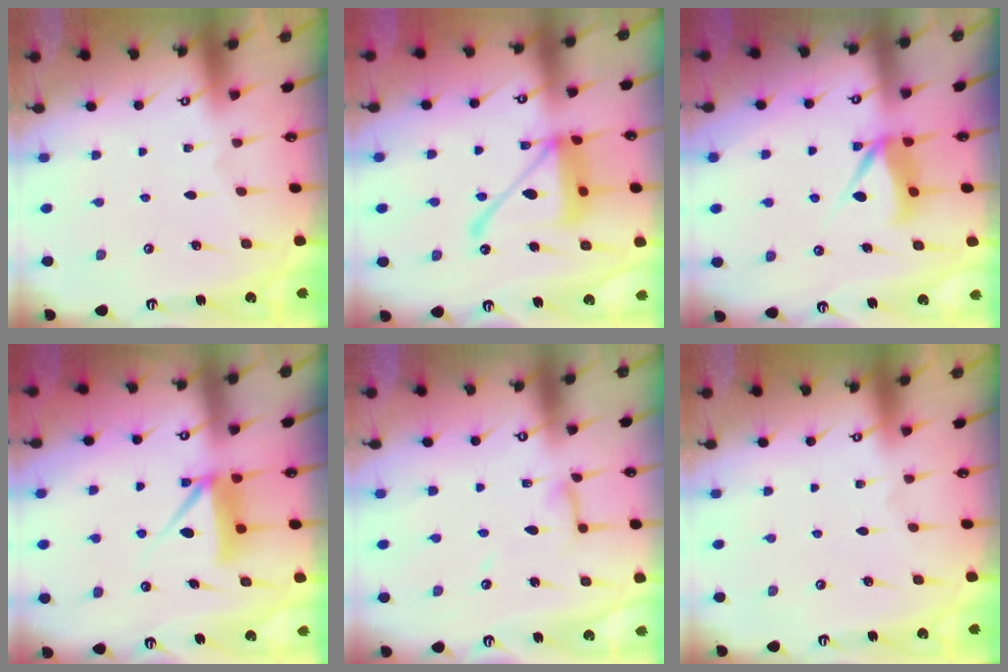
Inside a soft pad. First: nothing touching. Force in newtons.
{"total": 16.6, "press": 16.5, "slide": 1.6}
{"total": 7.6, "press": 7.6, "slide": 0.5}
{"total": 8.5, "press": 8.5, "slide": 0.8}
{"total": 6.1, "press": 6.1, "slide": 0.3}
{"total": 0.0}